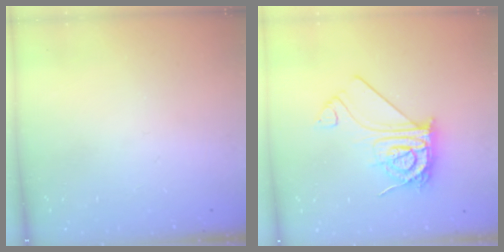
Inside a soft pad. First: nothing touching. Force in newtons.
{"total": 13.7, "press": 13.6, "slide": 1.2}